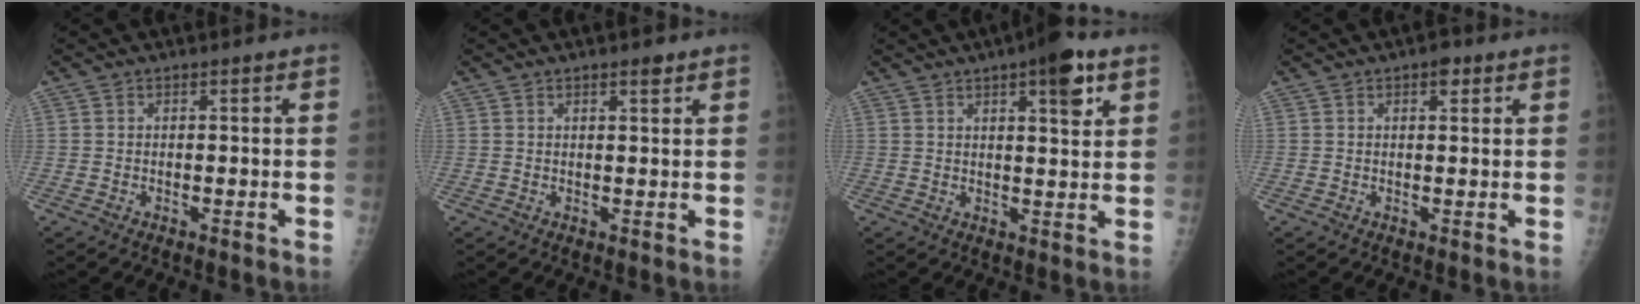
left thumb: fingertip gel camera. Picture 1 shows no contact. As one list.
[{"total": 1.9, "force": [1.3, 0.6, 1.2], "torque": [-0.012, -0.007, 0.018]}, {"total": 8.3, "force": [4.3, 2.2, 6.7], "torque": [-0.082, -0.016, 0.056]}, {"total": 2.4, "force": [1.3, 1.2, 1.6], "torque": [-0.014, -0.003, 0.015]}]